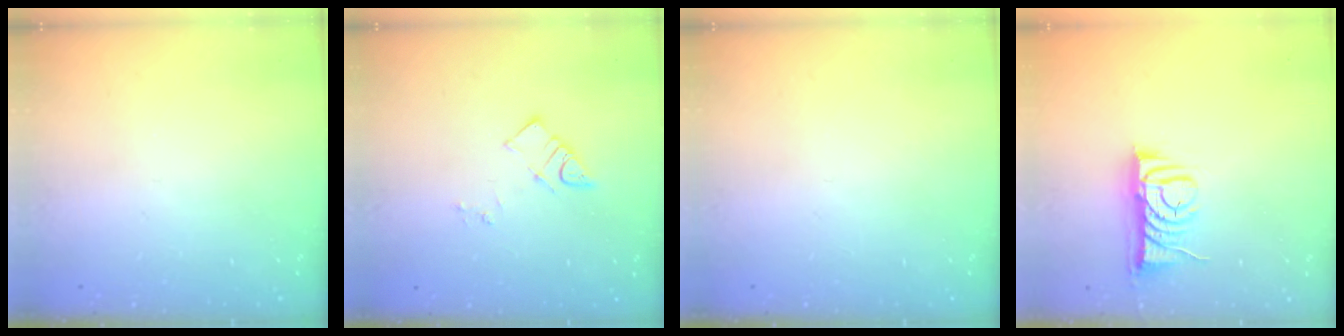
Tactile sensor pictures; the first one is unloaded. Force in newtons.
{"total": 3.4, "press": 3.4, "slide": 0.2}
{"total": 0.0}
{"total": 9.0, "press": 8.9, "slide": 0.5}